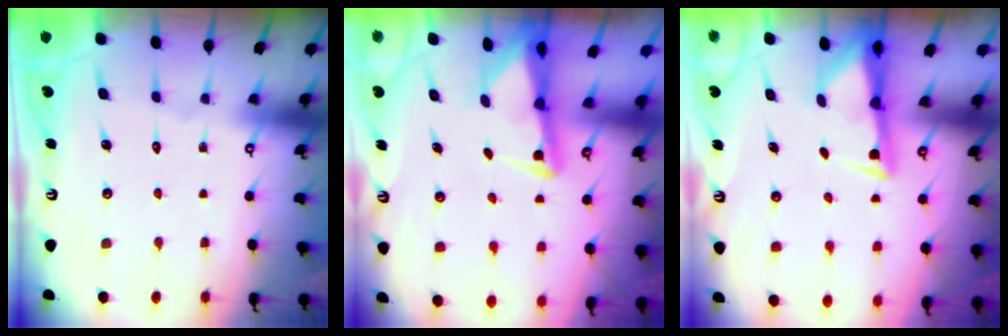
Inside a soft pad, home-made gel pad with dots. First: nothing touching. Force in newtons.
{"total": 2.5, "press": 2.4, "slide": 0.6}
{"total": 3.0, "press": 2.9, "slide": 0.5}